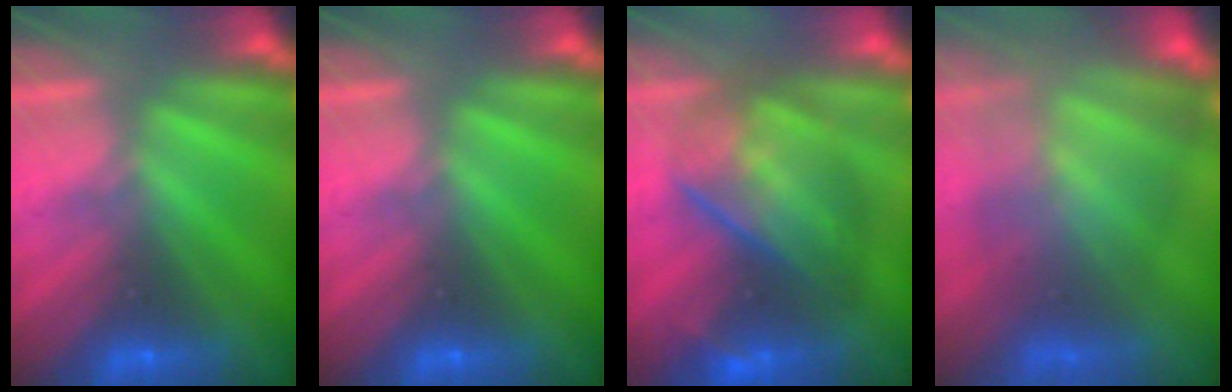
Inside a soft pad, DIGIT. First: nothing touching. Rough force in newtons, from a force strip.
{"total": 0.0}
{"total": 5.5}
{"total": 6.6}